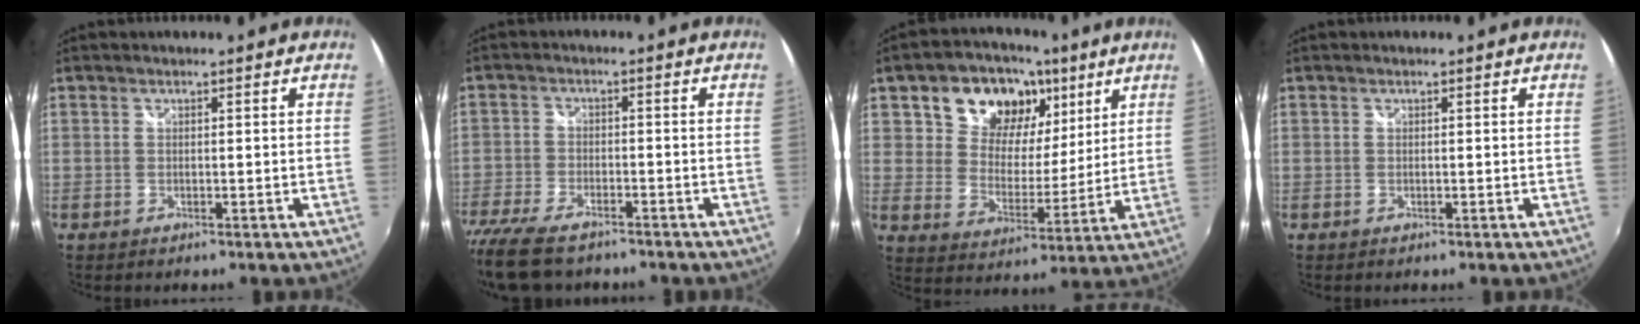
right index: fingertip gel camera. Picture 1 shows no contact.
{"total": 13.3, "force": [-10.7, 4.7, 6.3], "torque": [-0.161, -0.042, -0.194]}
{"total": 15.2, "force": [7.8, 10.8, 7.2], "torque": [-0.133, 0.016, 0.130]}
{"total": 0.0}